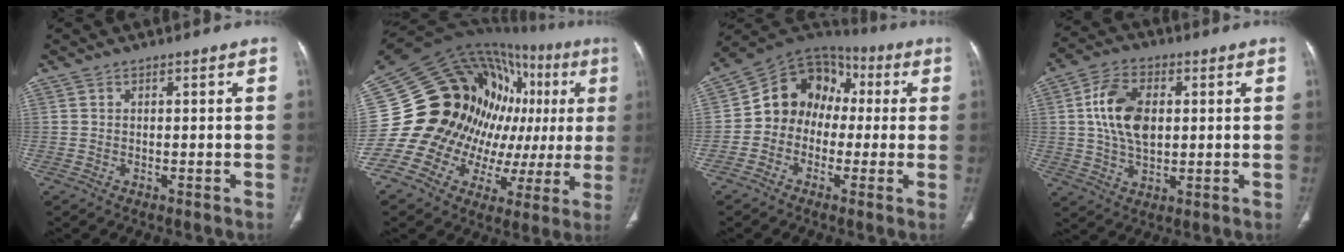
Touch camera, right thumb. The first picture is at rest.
{"total": 28.5, "force": [2.4, 18.8, 21.3], "torque": [-0.276, 0.054, 0.043]}
{"total": 13.2, "force": [-0.4, 11.3, 6.8], "torque": [-0.067, 0.046, -0.025]}
{"total": 11.4, "force": [1.6, 7.2, 8.8], "torque": [-0.154, 0.002, 0.029]}